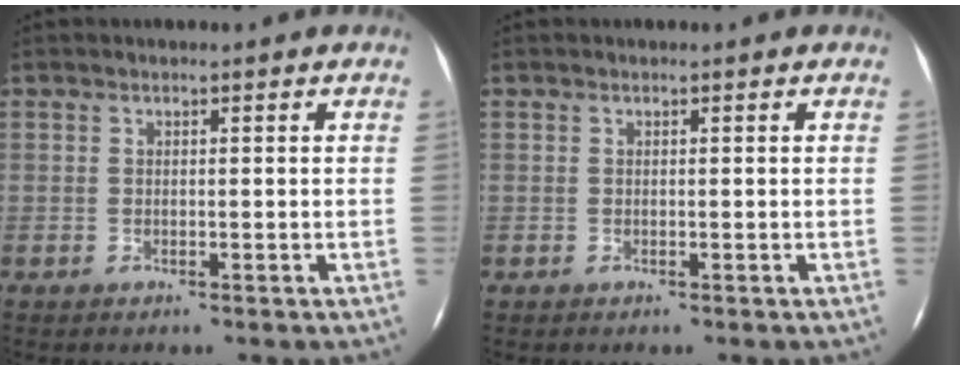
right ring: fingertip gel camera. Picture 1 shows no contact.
{"total": 0.0}